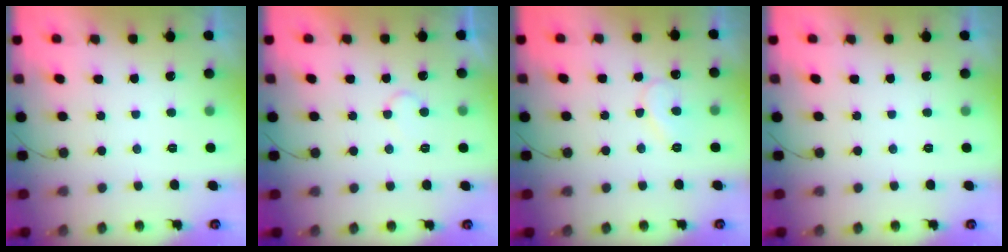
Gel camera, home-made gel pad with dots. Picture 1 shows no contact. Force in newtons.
{"total": 4.7, "press": 4.7, "slide": 0.4}
{"total": 8.0, "press": 7.9, "slide": 0.5}
{"total": 0.0}